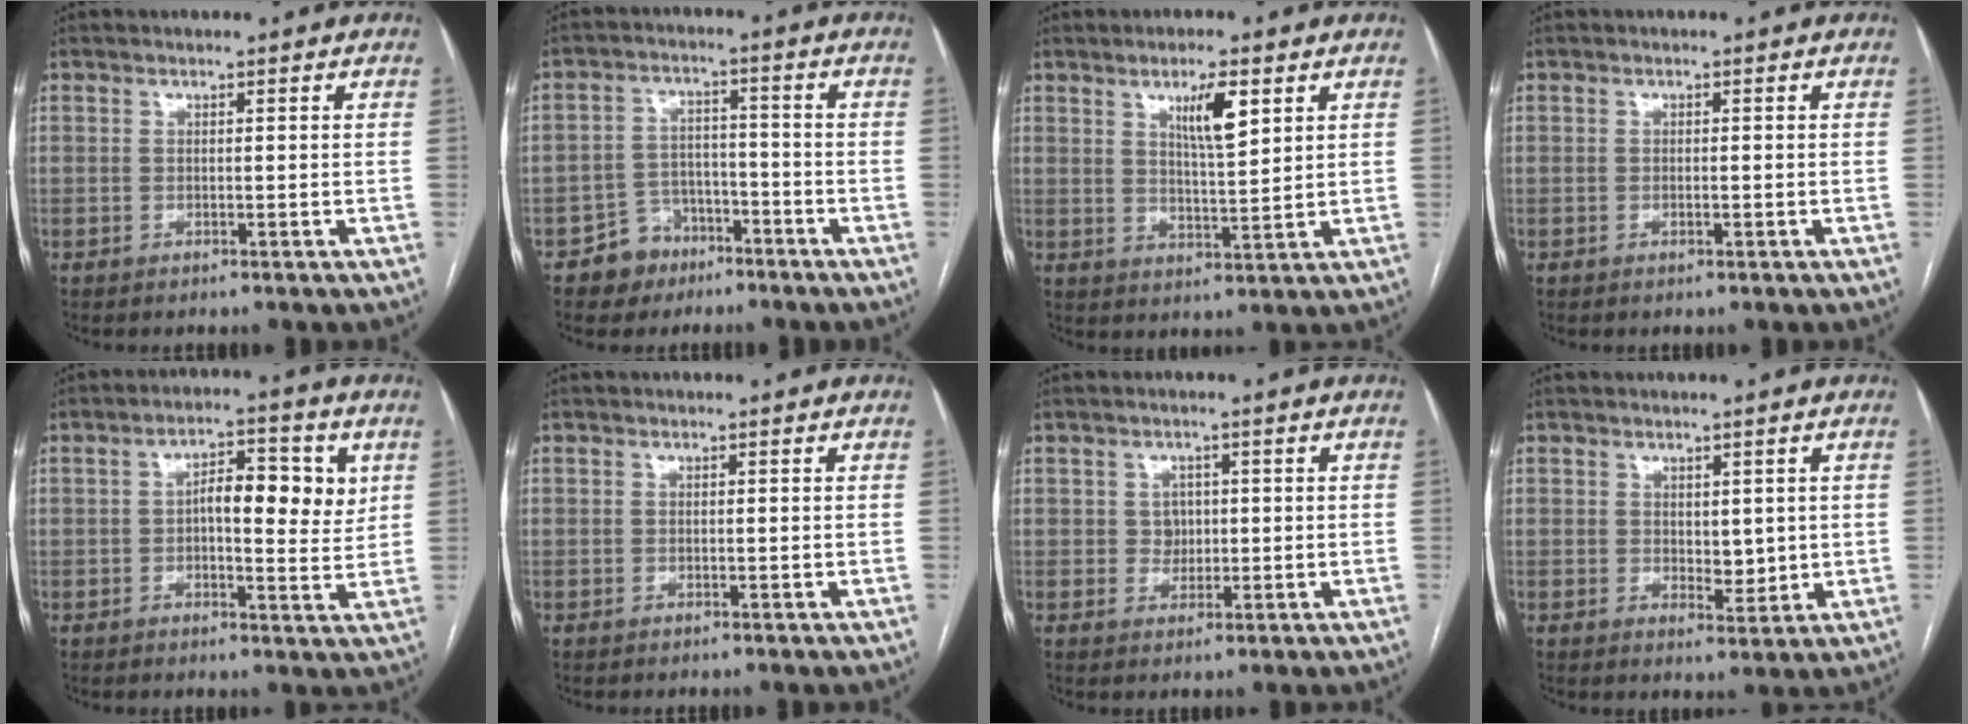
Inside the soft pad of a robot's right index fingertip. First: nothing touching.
{"total": 6.0, "force": [-4.0, 4.5, 0.9], "torque": [-0.008, 0.015, -0.062]}
{"total": 6.5, "force": [3.1, 1.1, 5.5], "torque": [-0.096, -0.003, 0.055]}
{"total": 0.8, "force": [-0.2, 0.3, 0.8], "torque": [-0.014, -0.001, -0.002]}
{"total": 8.9, "force": [1.8, 3.3, 8.0], "torque": [-0.114, 0.015, 0.022]}
{"total": 0.0}
{"total": 2.6, "force": [0.4, 2.3, 1.0], "torque": [-0.010, 0.001, 0.007]}
{"total": 3.6, "force": [0.6, 2.1, 2.9], "torque": [-0.040, -0.009, 0.016]}